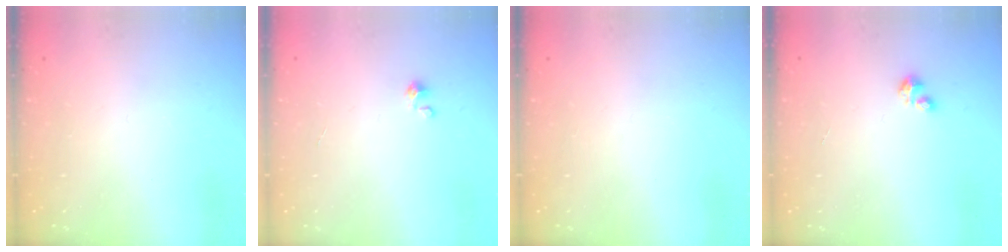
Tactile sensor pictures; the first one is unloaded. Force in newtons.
{"total": 0.9, "press": 0.9, "slide": 0.1}
{"total": 0.0}
{"total": 1.7, "press": 1.6, "slide": 0.3}